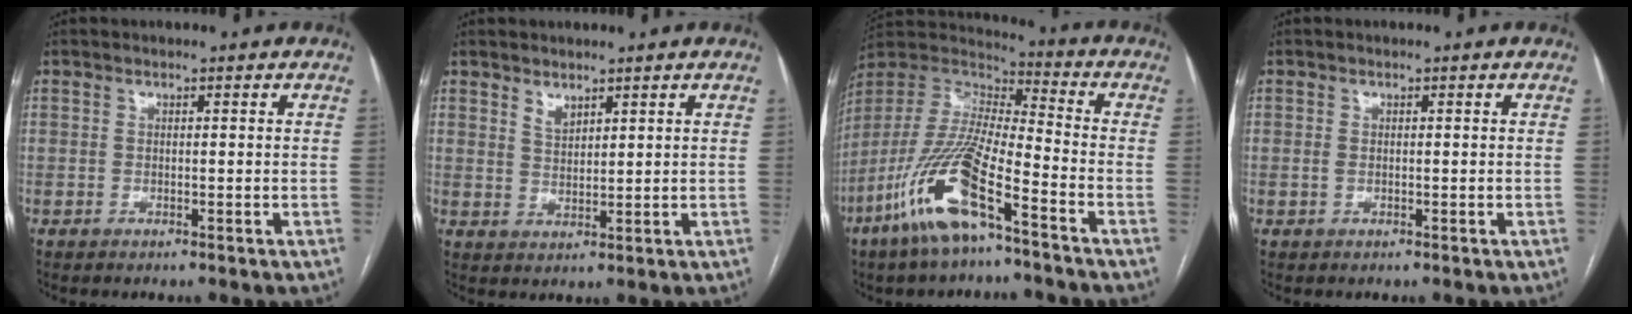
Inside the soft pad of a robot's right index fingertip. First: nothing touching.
{"total": 2.5, "force": [1.9, 1.1, 1.1], "torque": [-0.021, -0.004, 0.043]}
{"total": 16.9, "force": [-9.1, 3.0, 13.9], "torque": [-0.307, -0.032, -0.175]}
{"total": 0.8, "force": [0.0, 0.5, 0.6], "torque": [-0.012, 0.002, 0.002]}